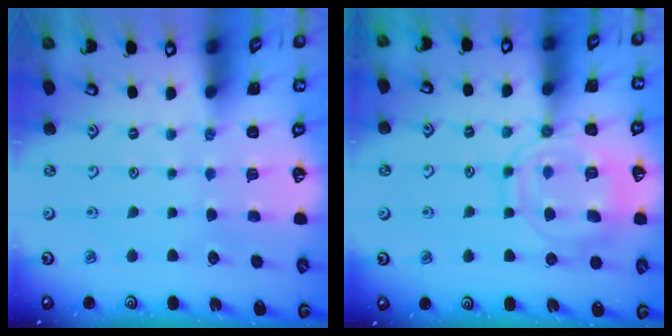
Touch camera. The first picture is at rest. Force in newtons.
{"total": 12.4, "press": 12.3, "slide": 1.3}